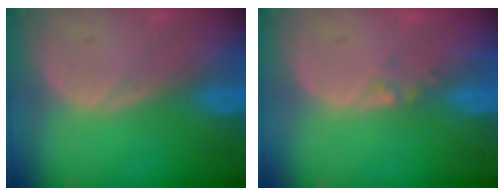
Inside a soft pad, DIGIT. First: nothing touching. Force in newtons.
{"total": 1.0, "press": 0.9, "slide": 0.5}